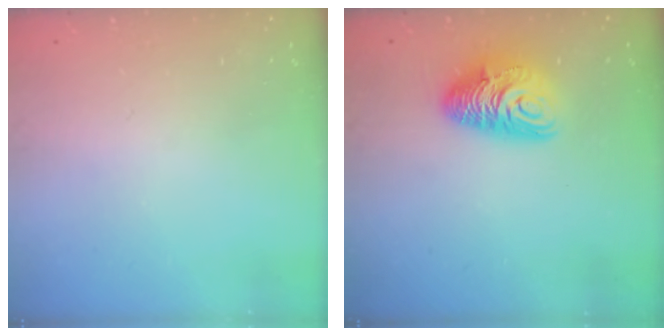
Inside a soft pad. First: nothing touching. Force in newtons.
{"total": 10.6, "press": 10.5, "slide": 1.2}